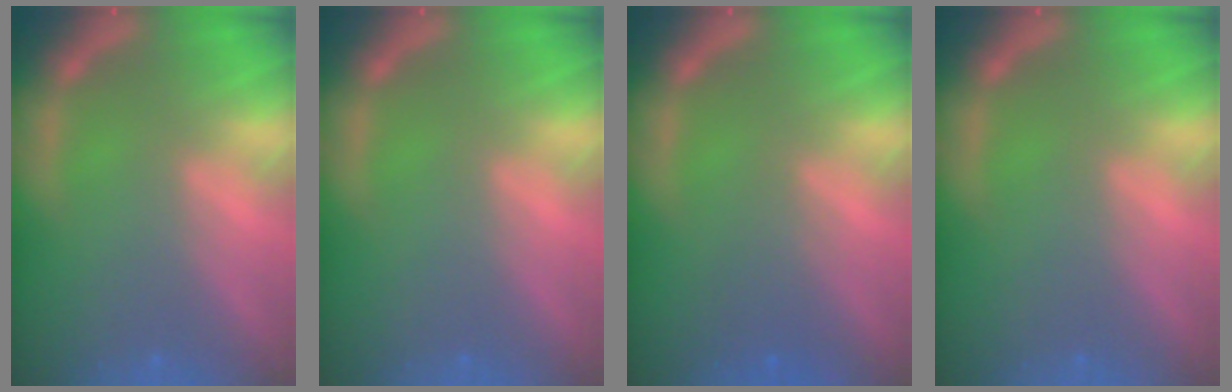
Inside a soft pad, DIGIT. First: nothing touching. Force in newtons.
{"total": 0.0}
{"total": 2.0}
{"total": 0.0}